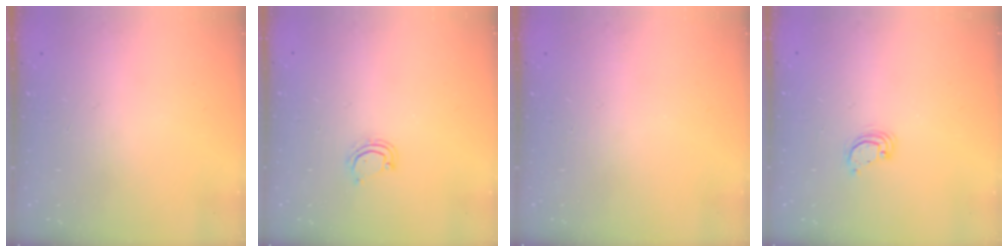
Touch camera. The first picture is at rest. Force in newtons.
{"total": 3.5, "press": 3.4, "slide": 0.3}
{"total": 0.0}
{"total": 3.2, "press": 3.2, "slide": 0.2}